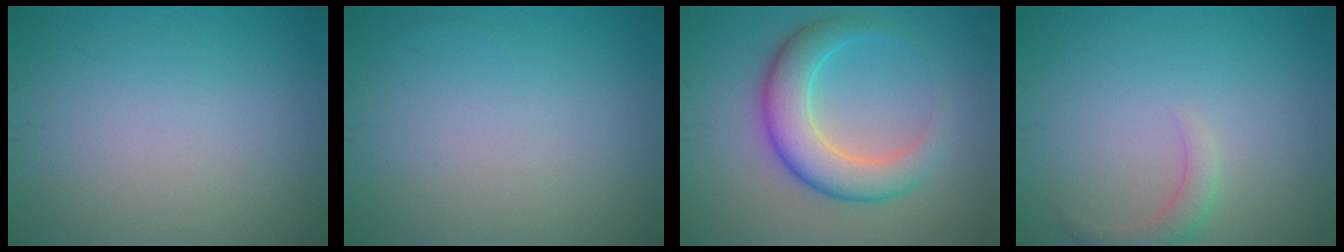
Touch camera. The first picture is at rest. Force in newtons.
{"total": 0.0}
{"total": 6.0, "press": 6.0, "slide": 0.2}
{"total": 1.9, "press": 1.8, "slide": 0.1}